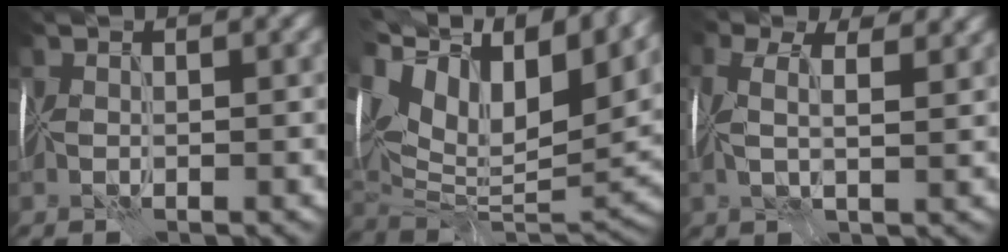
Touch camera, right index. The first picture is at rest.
{"total": 16.9, "force": [7.5, 9.0, 12.1], "torque": [-0.248, 0.043, 0.132]}
{"total": 7.8, "force": [3.7, 4.2, 5.5], "torque": [-0.110, 0.034, 0.039]}